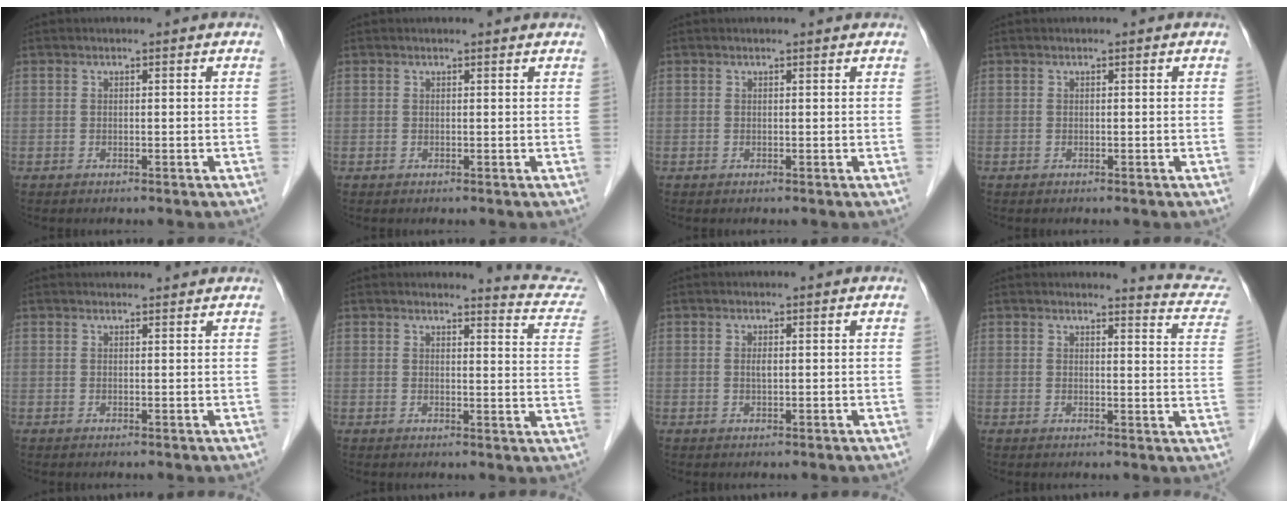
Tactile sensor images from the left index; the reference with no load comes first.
{"total": 1.5, "force": [1.5, 0.0, 0.3], "torque": [-0.013, 0.005, 0.015]}
{"total": 1.3, "force": [1.2, 0.0, 0.2], "torque": [-0.013, 0.006, 0.013]}
{"total": 0.0}
{"total": 4.1, "force": [4.0, 0.5, 0.8], "torque": [-0.012, 0.024, 0.047]}
{"total": 8.0, "force": [8.0, 0.2, 0.6], "torque": [0.000, -0.056, 0.066]}
{"total": 0.8, "force": [0.2, 0.2, 0.8], "torque": [-0.018, -0.001, 0.004]}
{"total": 7.7, "force": [7.6, 0.6, 1.1], "torque": [-0.002, -0.046, 0.058]}